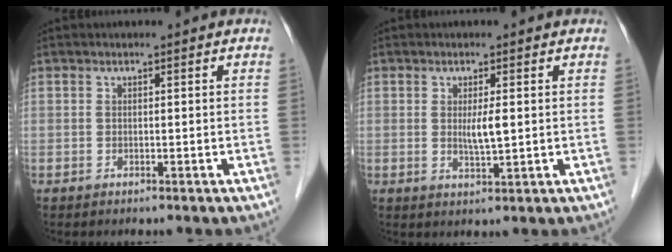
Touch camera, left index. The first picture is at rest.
{"total": 3.1, "force": [0.3, 0.4, 3.0], "torque": [-0.058, -0.005, 0.009]}